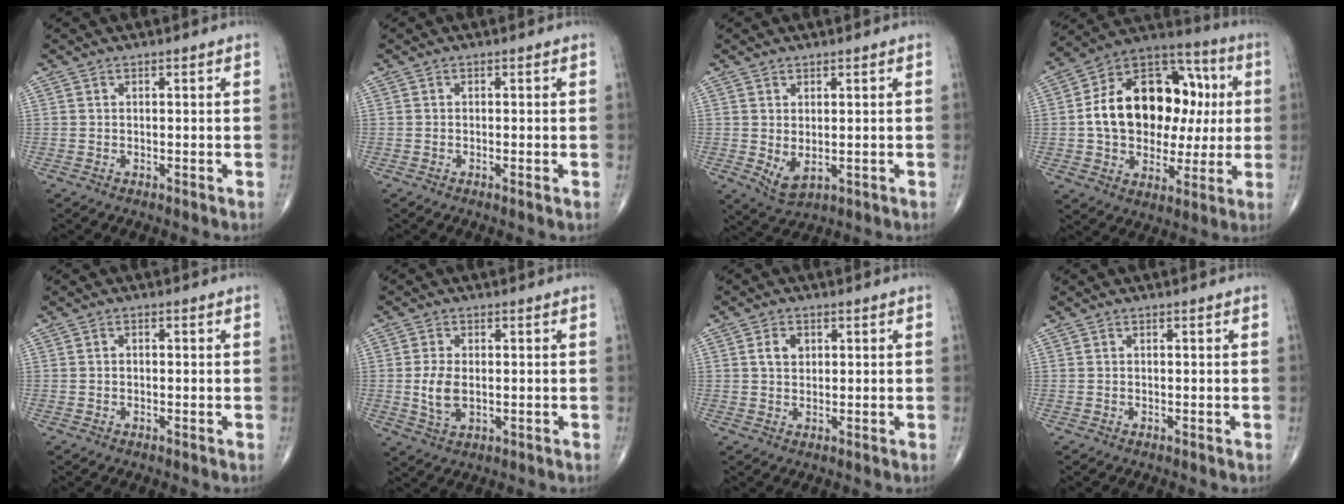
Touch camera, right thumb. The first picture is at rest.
{"total": 0.8, "force": [-0.3, 0.1, 0.7], "torque": [-0.017, -0.002, -0.005]}
{"total": 4.1, "force": [-0.2, 2.2, 3.5], "torque": [-0.059, -0.009, 0.010]}
{"total": 24.5, "force": [2.0, 16.6, 17.8], "torque": [-0.256, 0.035, 0.038]}
{"total": 0.9, "force": [-0.1, 0.7, 0.6], "torque": [-0.008, 0.004, -0.004]}
{"total": 5.7, "force": [-0.3, 3.3, 4.7], "torque": [-0.096, -0.006, -0.001]}
{"total": 3.3, "force": [0.9, 2.4, 2.1], "torque": [-0.029, 0.001, 0.016]}
{"total": 0.0}